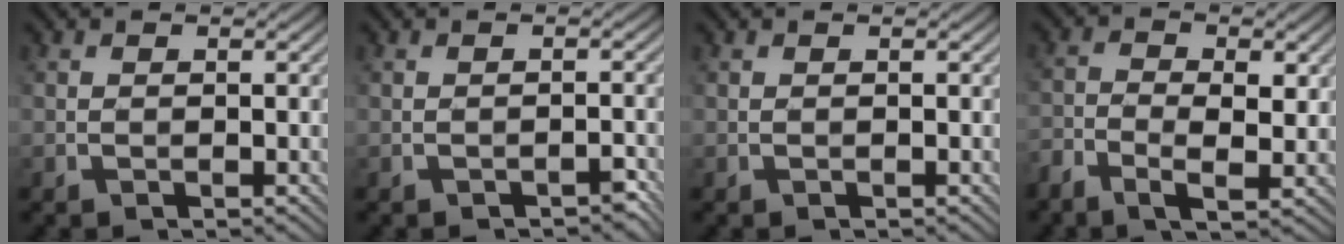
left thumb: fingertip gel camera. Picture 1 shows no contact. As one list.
[{"total": 1.2, "force": [-1.0, 0.3, 0.6], "torque": [-0.007, 0.003, -0.016]}, {"total": 0.0}, {"total": 5.5, "force": [-1.6, 2.7, 4.5], "torque": [-0.093, -0.011, -0.031]}]